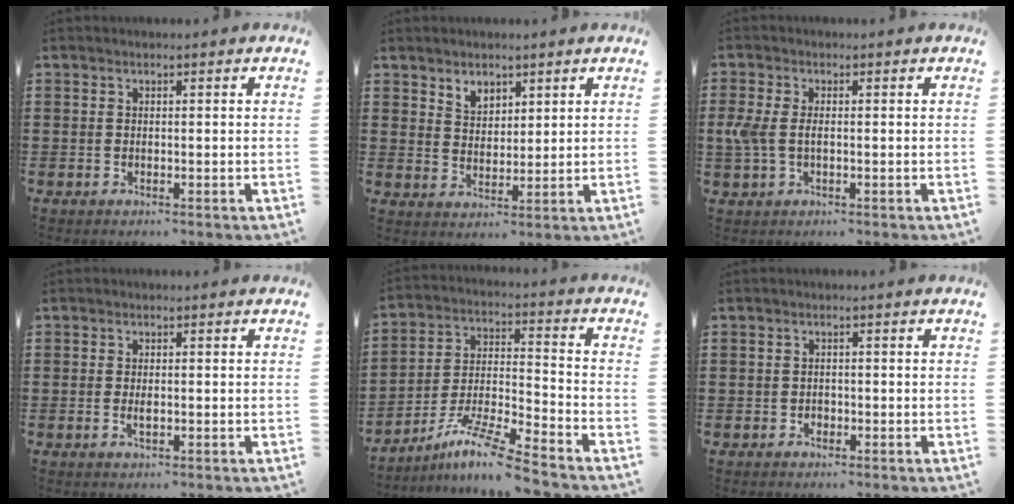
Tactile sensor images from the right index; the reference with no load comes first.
{"total": 3.4, "force": [2.6, 2.0, 0.6], "torque": [-0.021, 0.007, 0.049]}
{"total": 3.5, "force": [-0.1, 1.9, 2.9], "torque": [-0.087, -0.005, -0.013]}
{"total": 1.5, "force": [-0.2, 0.6, 1.3], "torque": [-0.025, -0.001, -0.004]}
{"total": 10.0, "force": [-7.9, 0.7, 6.0], "torque": [-0.120, 0.006, -0.158]}
{"total": 1.1, "force": [-0.6, 0.9, 0.1], "torque": [-0.005, 0.003, -0.014]}